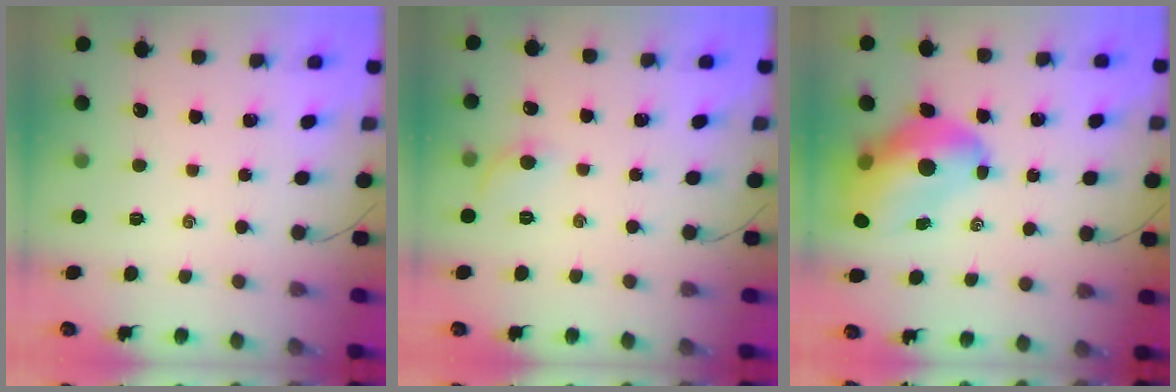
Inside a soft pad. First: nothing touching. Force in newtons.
{"total": 5.5, "press": 5.2, "slide": 1.8}
{"total": 15.0, "press": 14.3, "slide": 4.2}